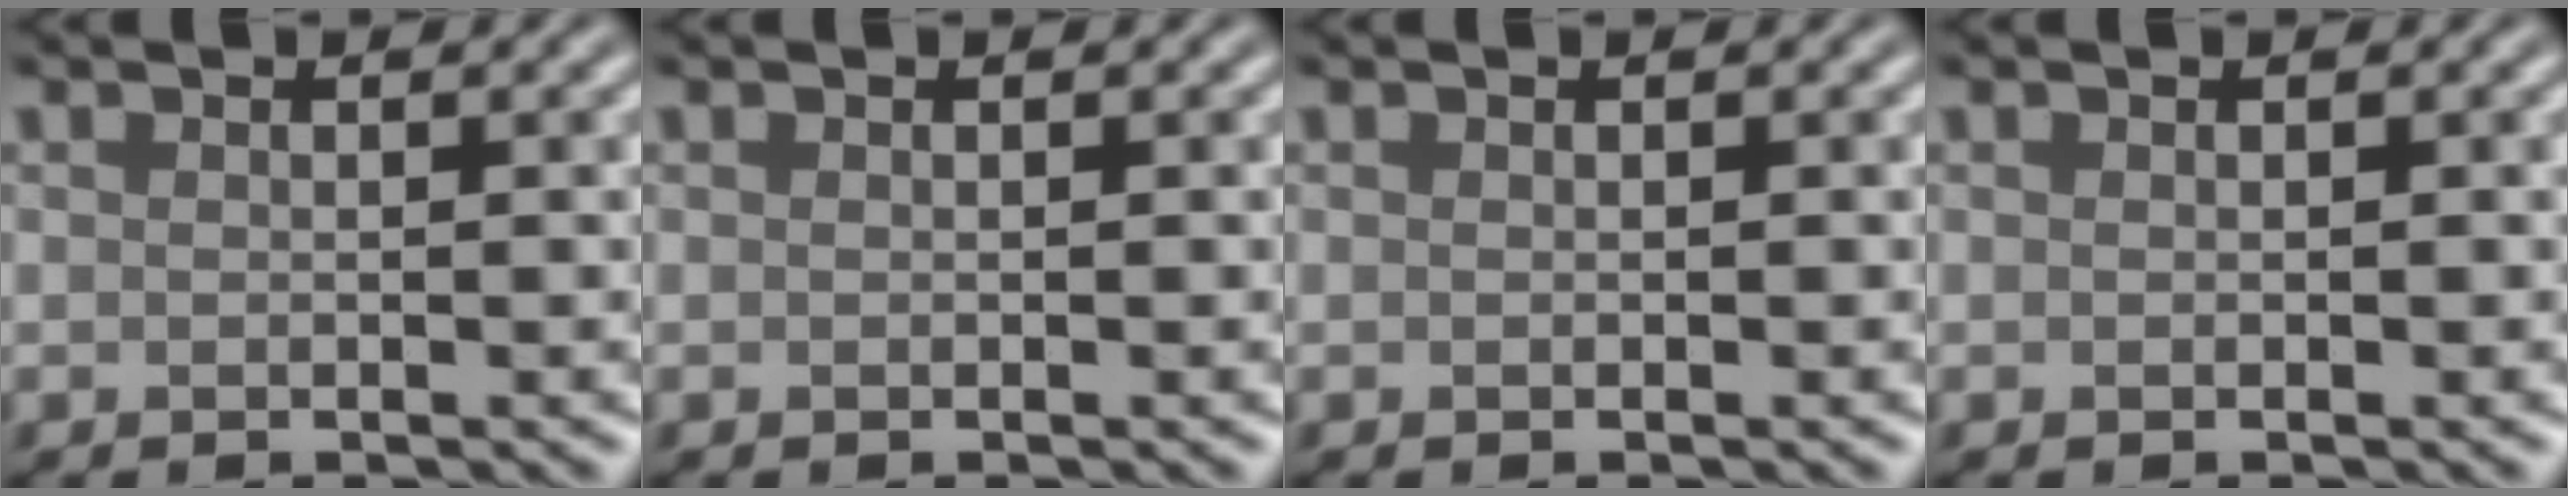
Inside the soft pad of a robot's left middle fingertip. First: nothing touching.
{"total": 0.0}
{"total": 0.0}
{"total": 0.0}